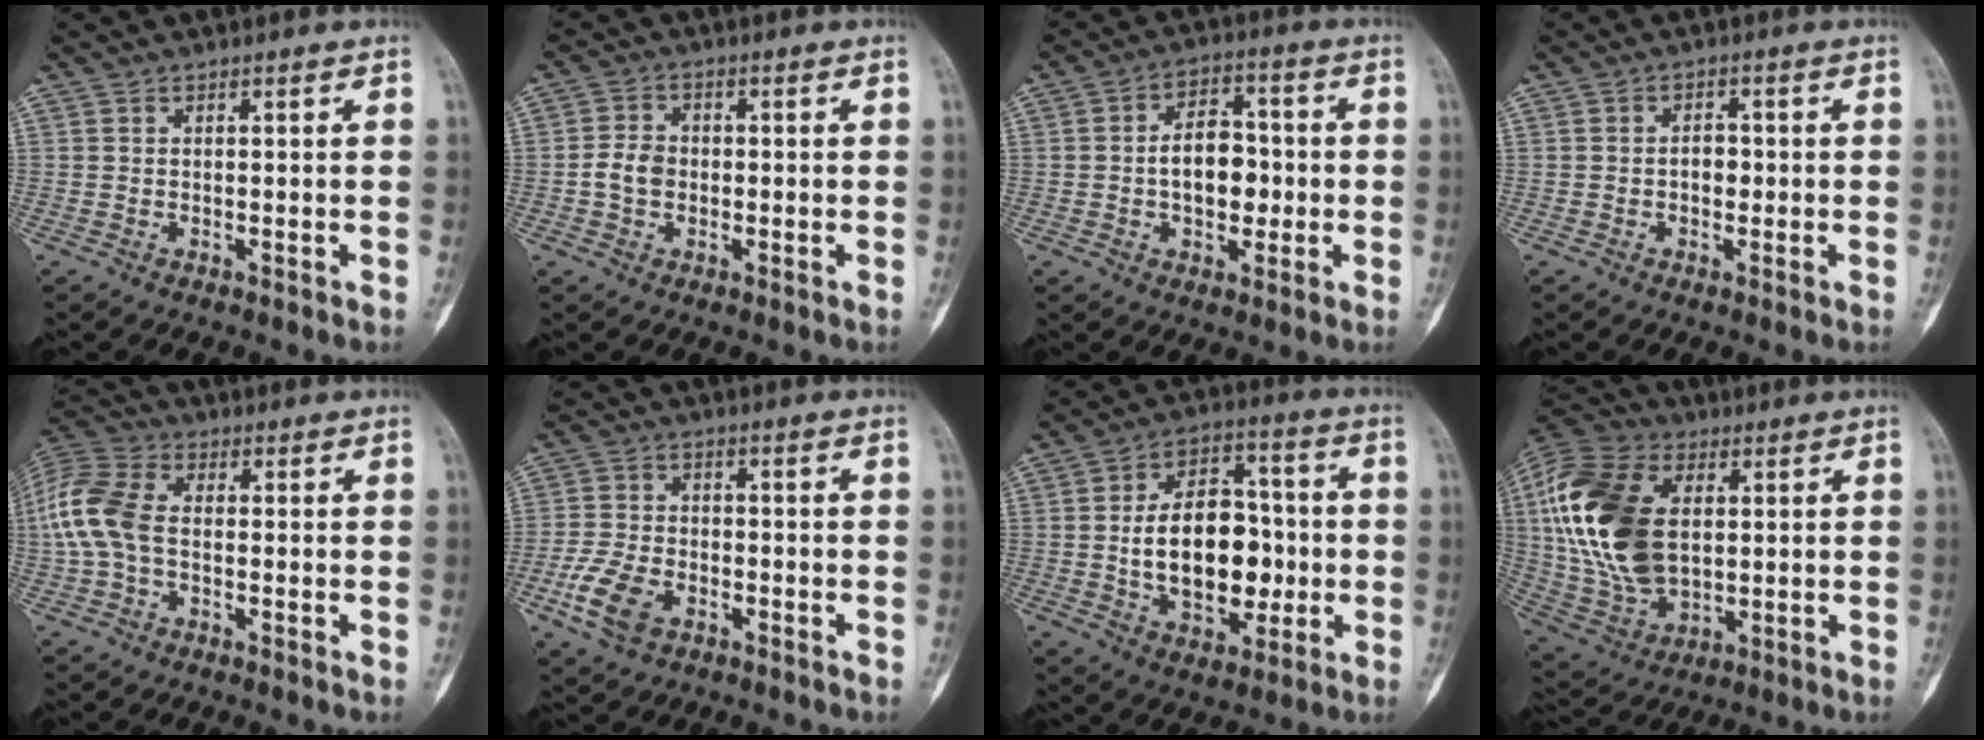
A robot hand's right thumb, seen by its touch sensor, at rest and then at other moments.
{"total": 4.4, "force": [-0.7, 3.4, 2.6], "torque": [-0.045, 0.011, -0.017]}
{"total": 9.6, "force": [-0.8, 6.2, 7.3], "torque": [-0.085, 0.020, -0.018]}
{"total": 2.7, "force": [-0.3, 1.9, 1.9], "torque": [-0.015, 0.007, -0.009]}
{"total": 11.0, "force": [-0.5, 6.9, 8.6], "torque": [-0.197, 0.027, -0.018]}
{"total": 8.7, "force": [-3.9, 5.4, 5.7], "torque": [-0.115, 0.012, -0.075]}
{"total": 17.6, "force": [-1.3, 11.2, 13.5], "torque": [-0.181, 0.028, -0.013]}
{"total": 23.3, "force": [3.1, 14.6, 18.0], "torque": [-0.369, -0.007, 0.060]}